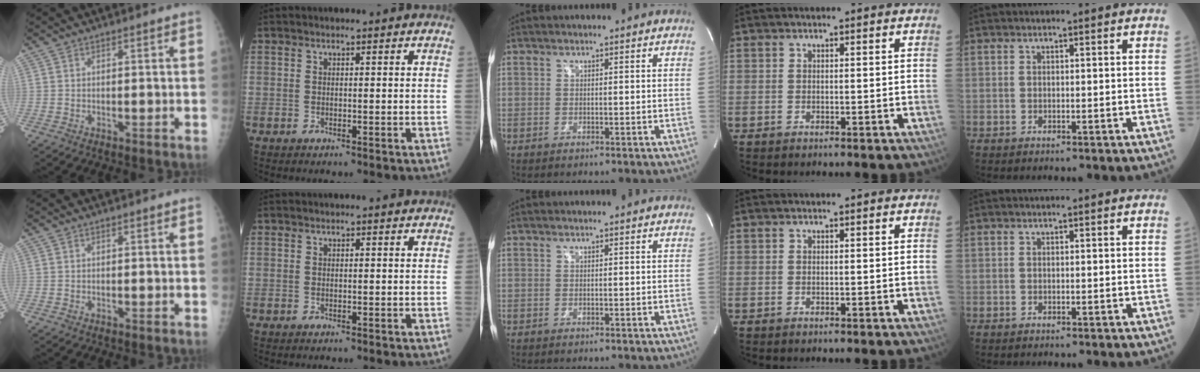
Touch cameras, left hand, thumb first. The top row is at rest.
{}